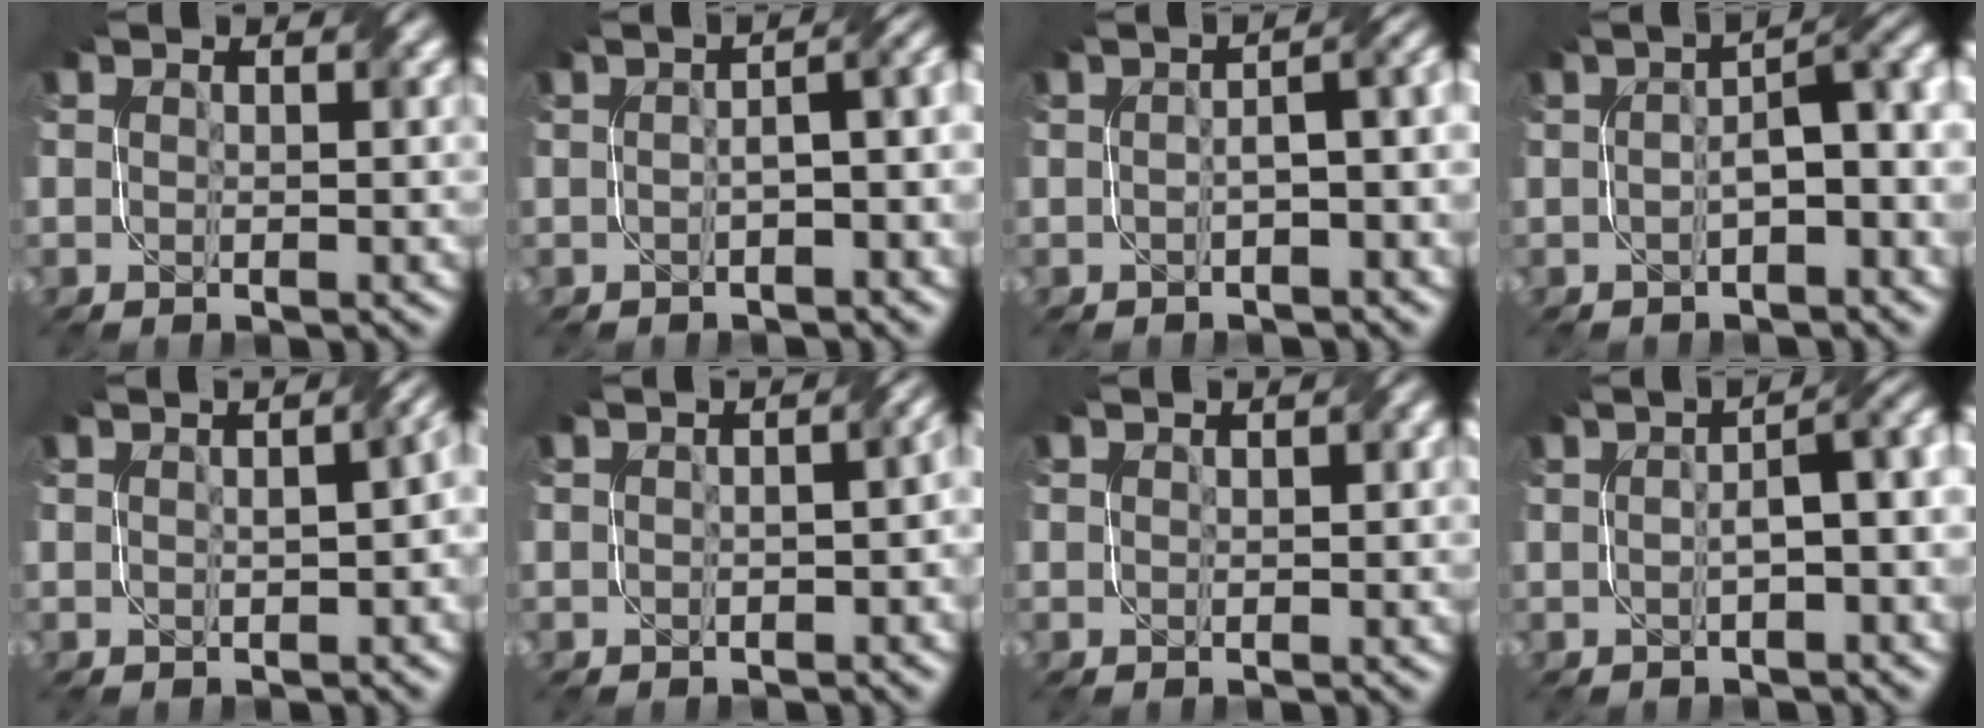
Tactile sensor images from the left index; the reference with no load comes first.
{"total": 5.0, "force": [-0.7, 2.0, 4.5], "torque": [-0.043, 0.011, -0.011]}
{"total": 5.0, "force": [-0.7, 1.9, 4.5], "torque": [-0.044, 0.012, -0.011]}
{"total": 5.2, "force": [-0.8, 1.8, 4.9], "torque": [-0.068, 0.010, -0.011]}
{"total": 4.0, "force": [0.0, 1.7, 3.6], "torque": [-0.032, 0.004, 0.011]}
{"total": 3.7, "force": [-0.4, 1.9, 3.1], "torque": [-0.019, 0.000, 0.002]}
{"total": 0.8, "force": [0.3, 0.3, 0.6], "torque": [-0.009, 0.005, 0.004]}
{"total": 5.4, "force": [-0.2, 2.0, 5.1], "torque": [-0.053, 0.015, -0.002]}